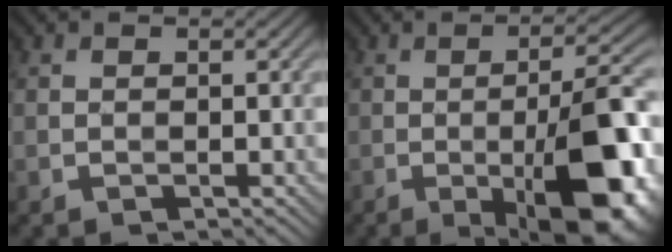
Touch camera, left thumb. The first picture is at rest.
{"total": 13.9, "force": [-4.3, 3.8, 12.7], "torque": [-0.161, 0.004, -0.067]}